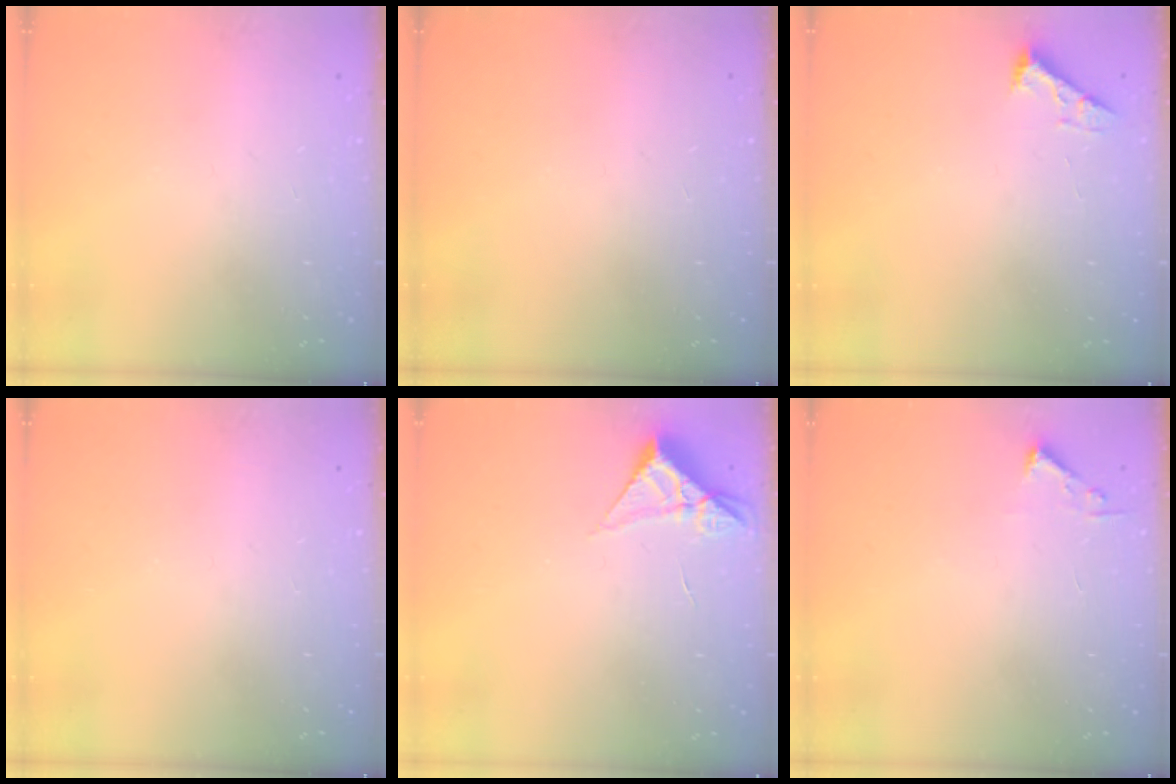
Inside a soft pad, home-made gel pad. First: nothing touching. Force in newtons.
{"total": 0.0}
{"total": 2.5, "press": 2.5, "slide": 0.3}
{"total": 0.0}
{"total": 5.2, "press": 5.2, "slide": 0.3}
{"total": 2.4, "press": 2.4, "slide": 0.3}